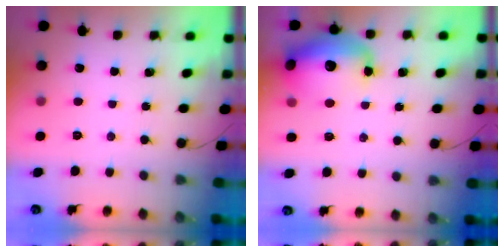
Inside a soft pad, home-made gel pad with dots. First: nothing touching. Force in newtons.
{"total": 17.0, "press": 16.3, "slide": 4.7}